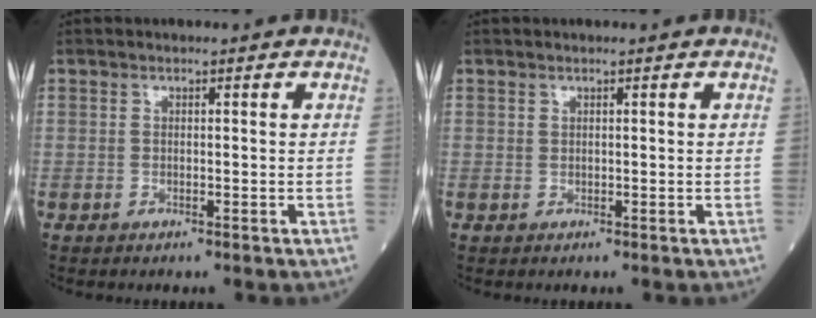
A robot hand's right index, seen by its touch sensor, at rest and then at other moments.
{"total": 0.0}